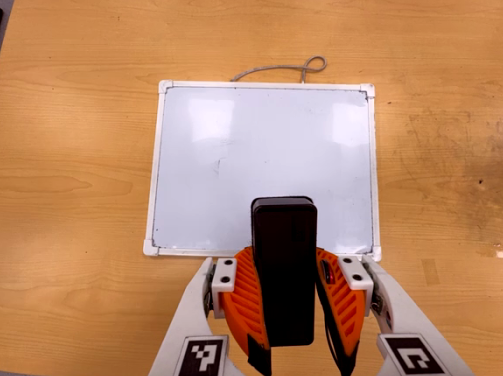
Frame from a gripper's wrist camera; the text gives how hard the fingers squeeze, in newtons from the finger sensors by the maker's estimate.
{"total": 7.5, "left": 6.8, "right": 8.1}